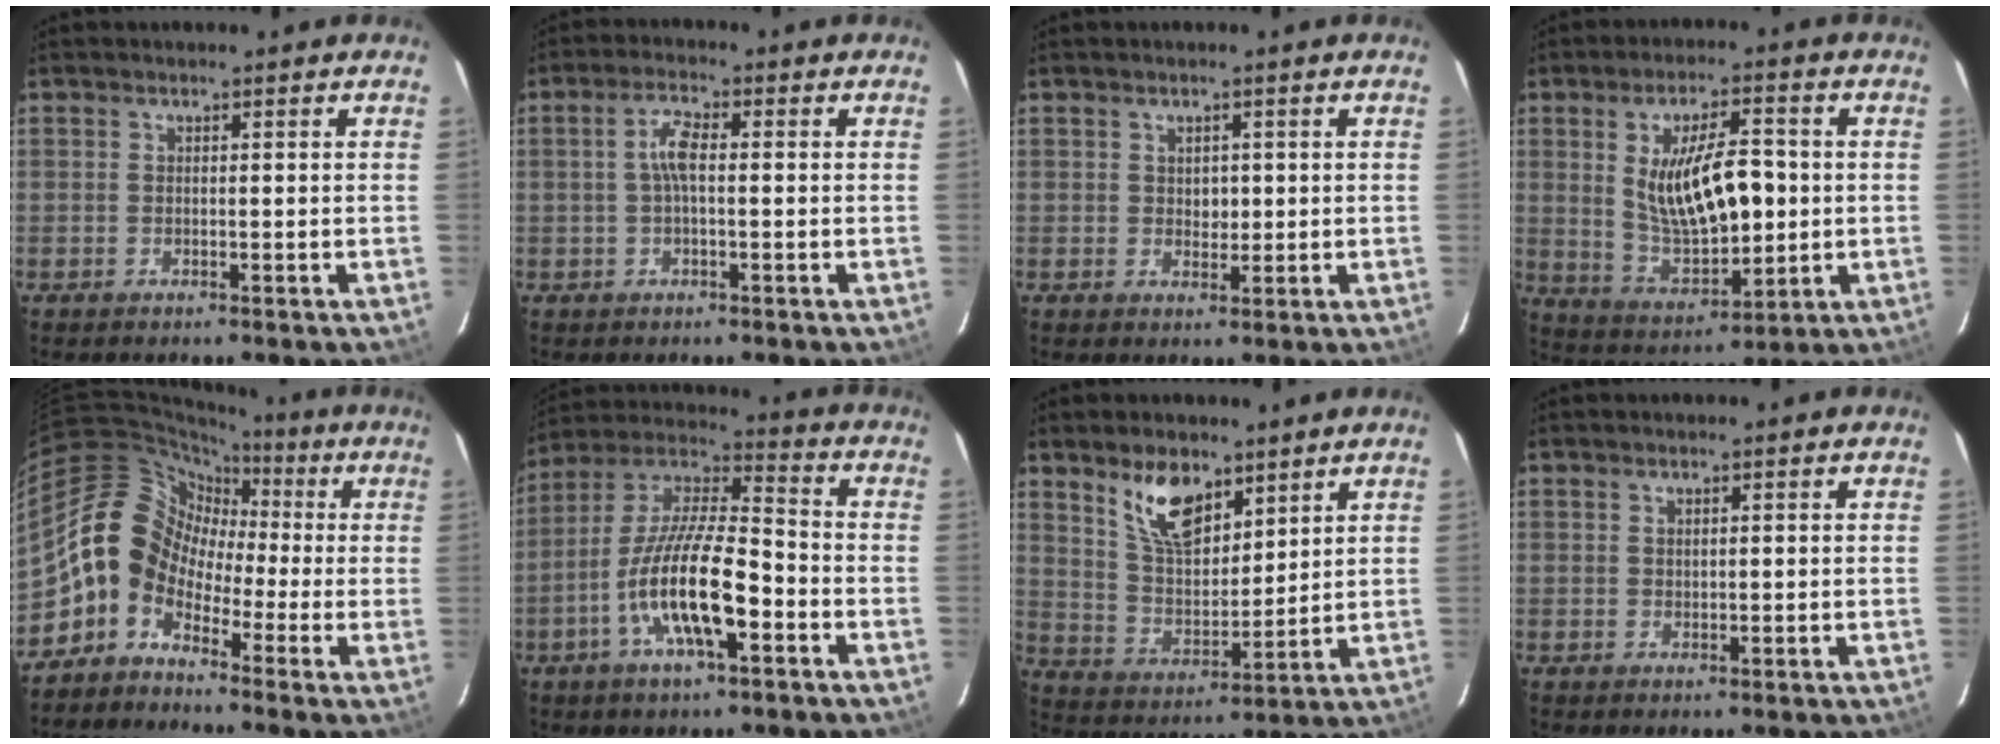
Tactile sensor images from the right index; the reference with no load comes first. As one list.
[{"total": 3.9, "force": [0.0, 1.3, 3.7], "torque": [-0.076, 0.009, 0.001]}, {"total": 2.1, "force": [0.4, 1.8, 1.0], "torque": [-0.012, 0.003, 0.009]}, {"total": 14.5, "force": [1.3, 5.8, 13.2], "torque": [-0.241, -0.007, 0.043]}, {"total": 9.7, "force": [-3.8, 8.1, 3.7], "torque": [-0.071, 0.034, -0.099]}, {"total": 15.9, "force": [-6.0, 4.2, 14.1], "torque": [-0.279, -0.006, -0.116]}, {"total": 11.2, "force": [7.2, 5.3, 6.7], "torque": [-0.119, 0.003, 0.144]}, {"total": 0.8, "force": [0.5, 0.4, 0.4], "torque": [-0.006, 0.002, 0.011]}]